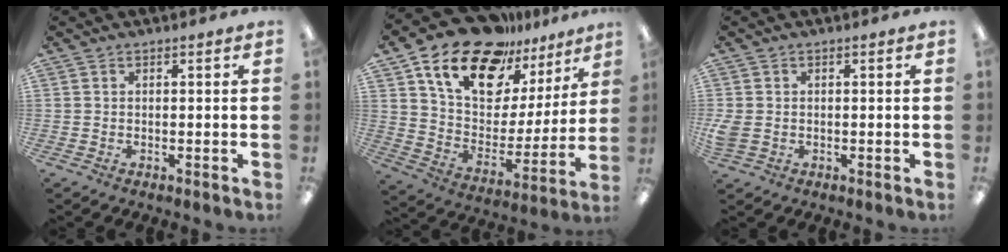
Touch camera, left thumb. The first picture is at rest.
{"total": 19.8, "force": [14.8, 9.8, 8.9], "torque": [-0.165, -0.101, 0.263]}
{"total": 3.3, "force": [-0.4, 2.6, 1.9], "torque": [-0.047, 0.001, -0.009]}